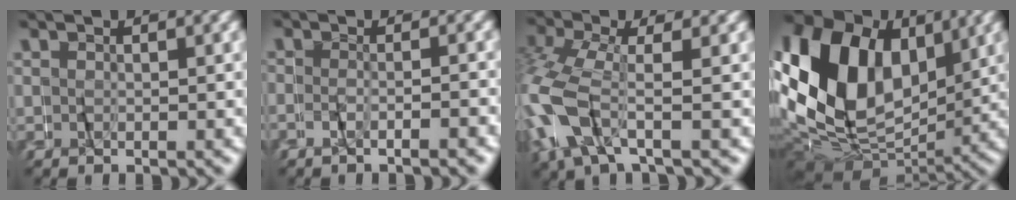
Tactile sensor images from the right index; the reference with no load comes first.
{"total": 1.5, "force": [-1.4, -0.2, 0.6], "torque": [-0.012, 0.005, -0.031]}
{"total": 5.2, "force": [-1.2, 3.2, 3.9], "torque": [-0.134, -0.023, -0.014]}
{"total": 17.6, "force": [2.5, 13.2, 11.3], "torque": [-0.229, -0.008, 0.036]}